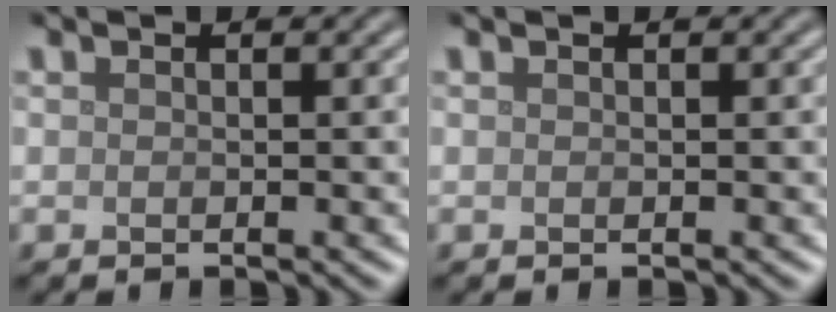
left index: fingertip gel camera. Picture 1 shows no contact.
{"total": 0.0}